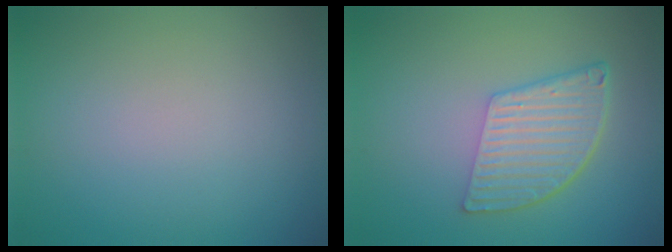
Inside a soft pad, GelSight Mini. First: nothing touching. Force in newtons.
{"total": 5.5, "press": 3.8, "slide": 4.0}